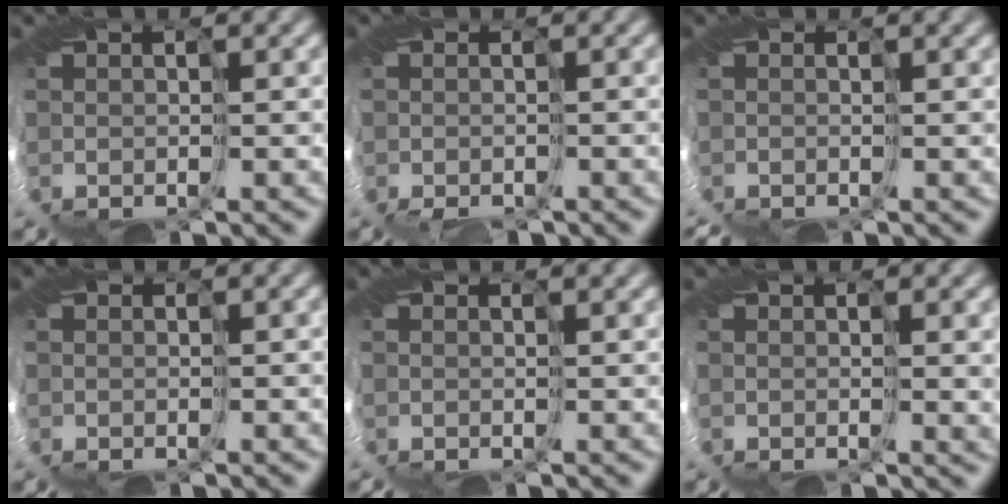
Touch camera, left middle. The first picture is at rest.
{"total": 3.0, "force": [-2.8, -0.5, -1.1], "torque": [0.003, -0.028, -0.030]}
{"total": 2.4, "force": [-1.6, -1.4, -1.1], "torque": [0.007, -0.018, -0.009]}
{"total": 1.7, "force": [-0.8, -0.9, -1.3], "torque": [0.008, -0.012, 0.004]}
{"total": 1.5, "force": [-0.4, -1.2, -0.8], "torque": [0.010, -0.008, 0.008]}
{"total": 2.6, "force": [0.6, 0.8, 2.3], "torque": [-0.037, 0.003, 0.015]}